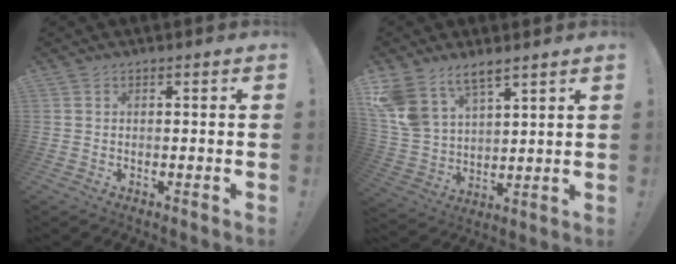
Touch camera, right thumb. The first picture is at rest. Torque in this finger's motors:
{"motor_torque": [0.22, 0.45, 1.10, 0.87, 0.10]}